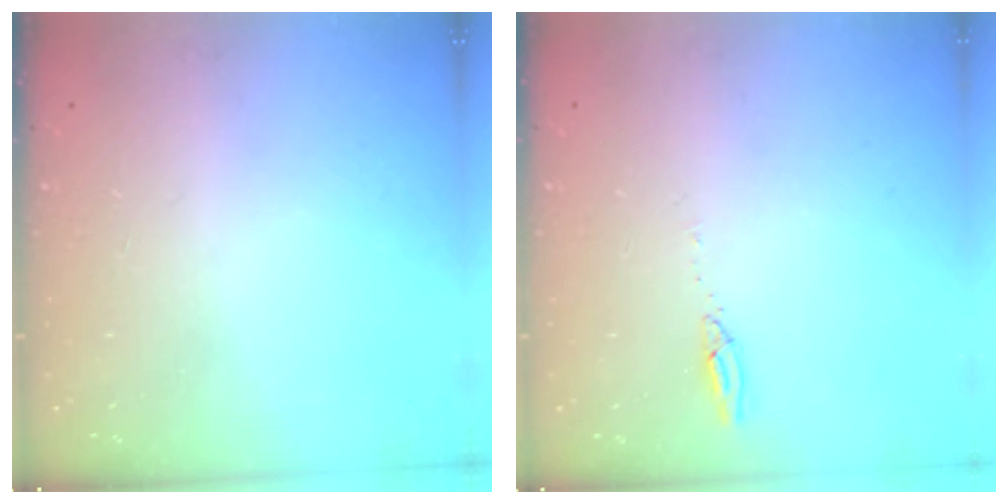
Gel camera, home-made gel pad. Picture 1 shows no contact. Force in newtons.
{"total": 2.7, "press": 2.7, "slide": 0.2}